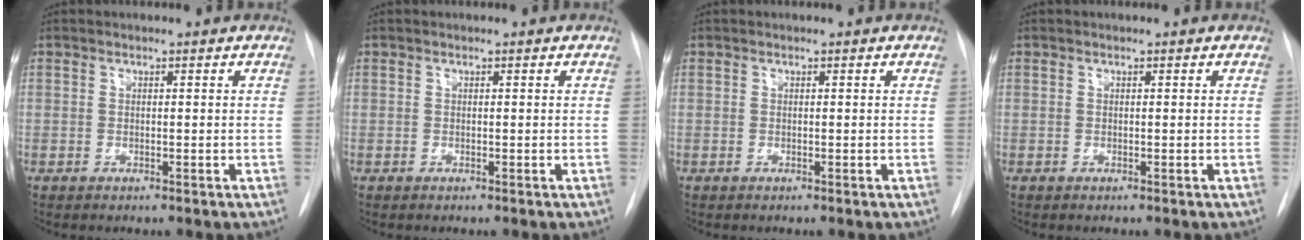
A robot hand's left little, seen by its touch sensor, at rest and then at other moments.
{"total": 0.0}
{"total": 0.0}
{"total": 0.0}